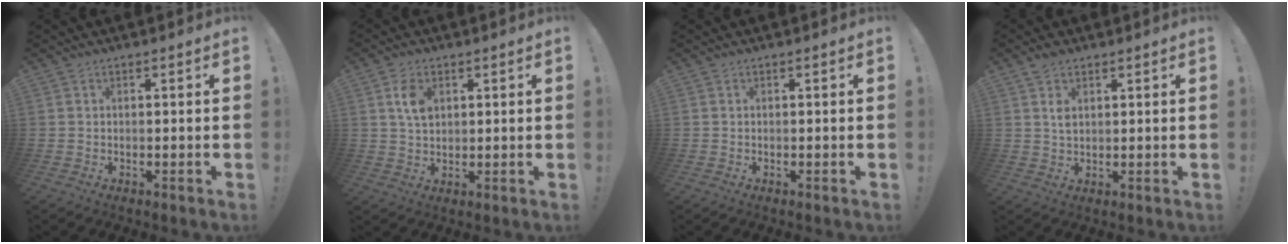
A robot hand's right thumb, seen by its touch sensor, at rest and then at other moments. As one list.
[{"total": 6.7, "force": [2.6, 4.4, 4.3], "torque": [-0.067, -0.003, 0.048]}, {"total": 0.0}, {"total": 3.6, "force": [1.9, 2.0, 2.3], "torque": [-0.033, -0.010, 0.033]}]